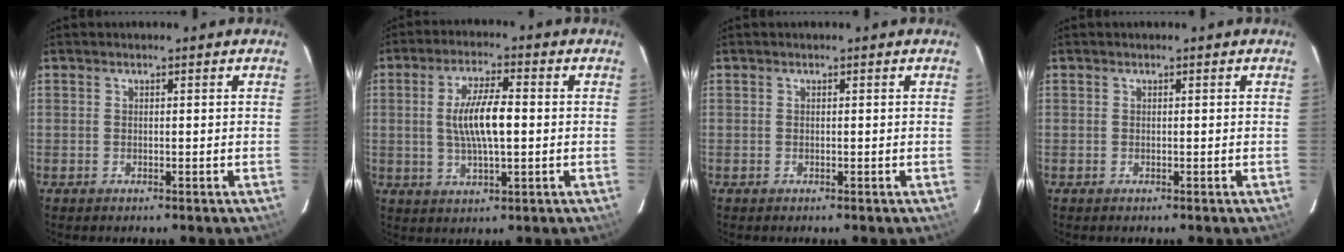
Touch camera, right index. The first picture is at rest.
{"total": 8.8, "force": [0.2, 2.4, 8.4], "torque": [-0.159, 0.002, 0.007]}
{"total": 0.0}
{"total": 0.0}